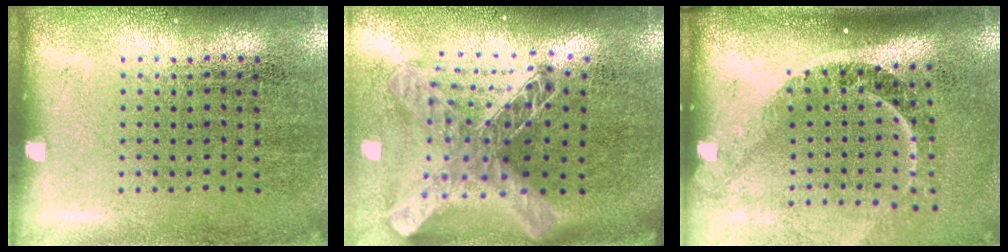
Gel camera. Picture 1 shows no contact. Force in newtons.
{"total": 2.5, "press": 1.8, "slide": 1.8}
{"total": 2.4, "press": 1.7, "slide": 1.7}